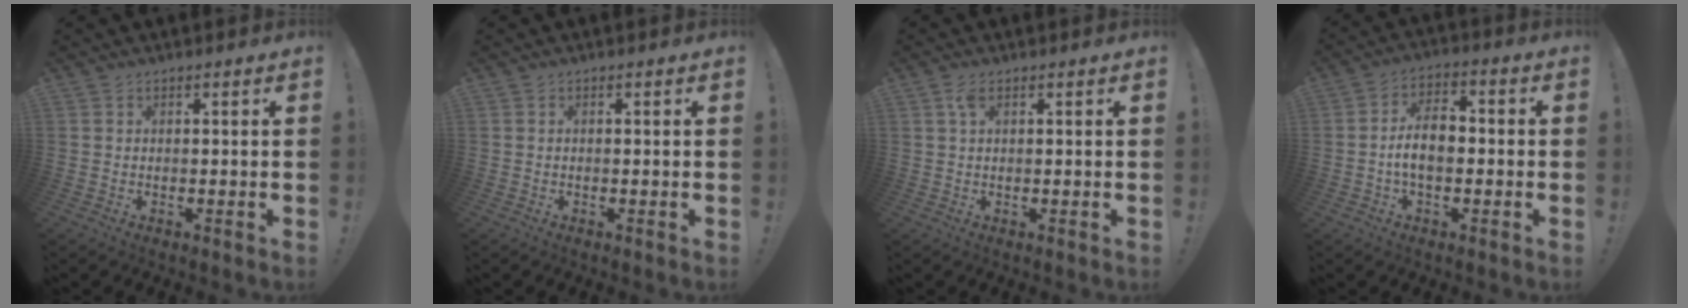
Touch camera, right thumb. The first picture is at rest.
{"total": 0.0}
{"total": 2.5, "force": [1.0, 1.0, 2.1], "torque": [-0.043, 0.004, 0.017]}
{"total": 9.0, "force": [-1.4, 5.2, 7.2], "torque": [-0.118, 0.010, -0.026]}